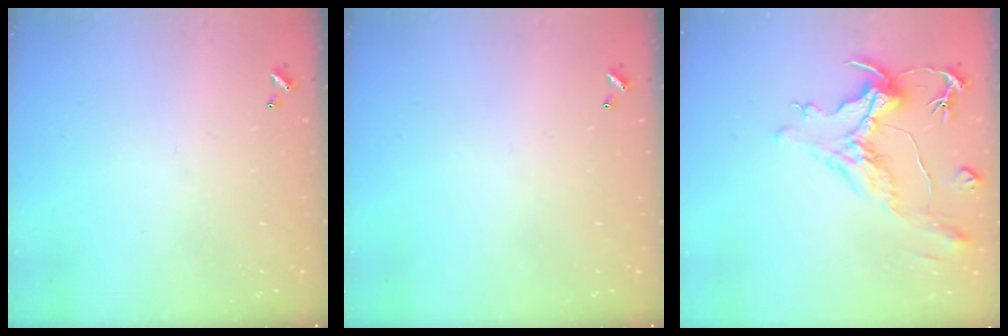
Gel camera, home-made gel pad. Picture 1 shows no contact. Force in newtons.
{"total": 0.0}
{"total": 1.6, "press": 0.0, "slide": 1.6}